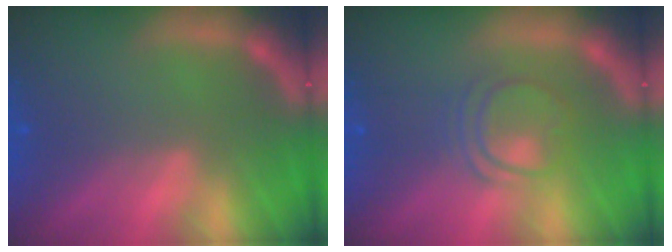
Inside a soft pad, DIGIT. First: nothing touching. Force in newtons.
{"total": 4.0}